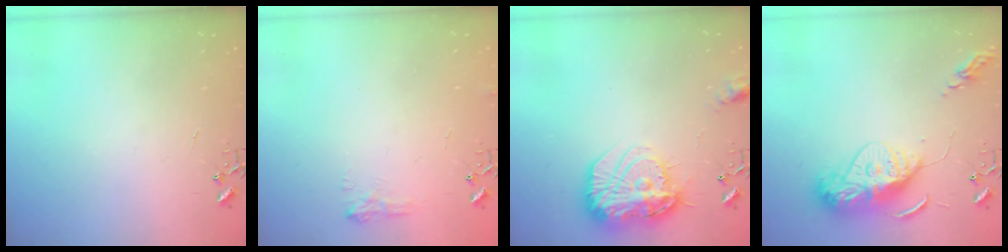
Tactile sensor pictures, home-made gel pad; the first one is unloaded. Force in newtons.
{"total": 7.4, "press": 7.4, "slide": 0.5}
{"total": 19.3, "press": 19.2, "slide": 1.6}
{"total": 12.9, "press": 12.8, "slide": 1.3}